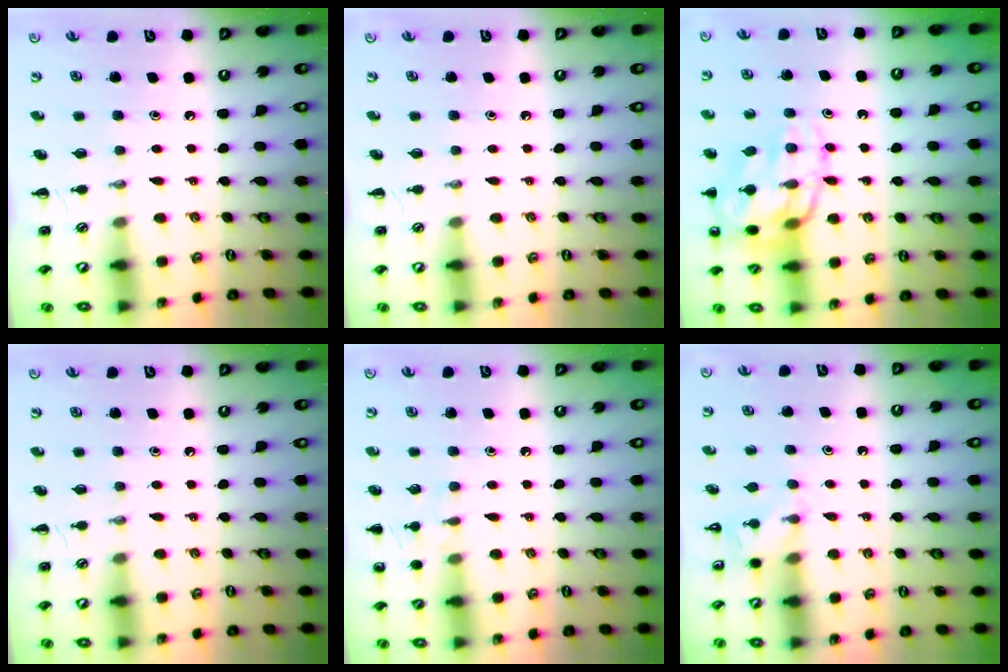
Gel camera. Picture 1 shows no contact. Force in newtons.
{"total": 0.0}
{"total": 17.0, "press": 16.9, "slide": 1.9}
{"total": 0.0}
{"total": 5.6, "press": 5.4, "slide": 1.4}
{"total": 4.7, "press": 4.4, "slide": 1.6}